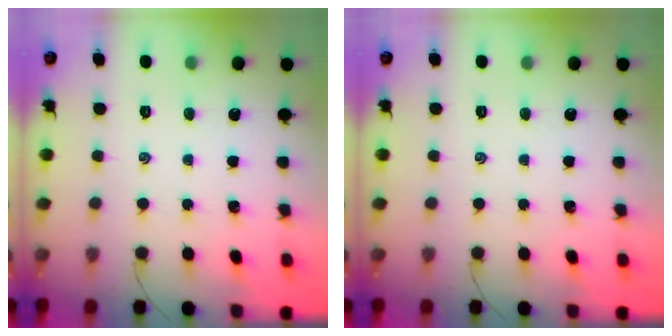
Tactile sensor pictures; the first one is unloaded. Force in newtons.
{"total": 0.0}